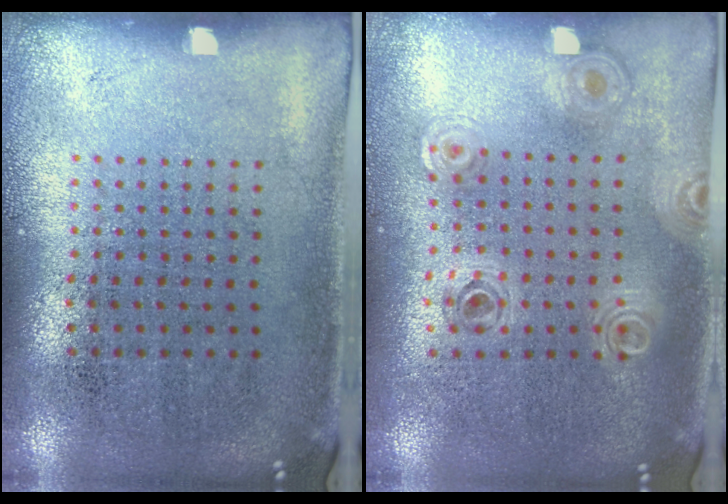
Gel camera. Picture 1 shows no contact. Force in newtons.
{"total": 0.8, "press": 0.8, "slide": 0.1}